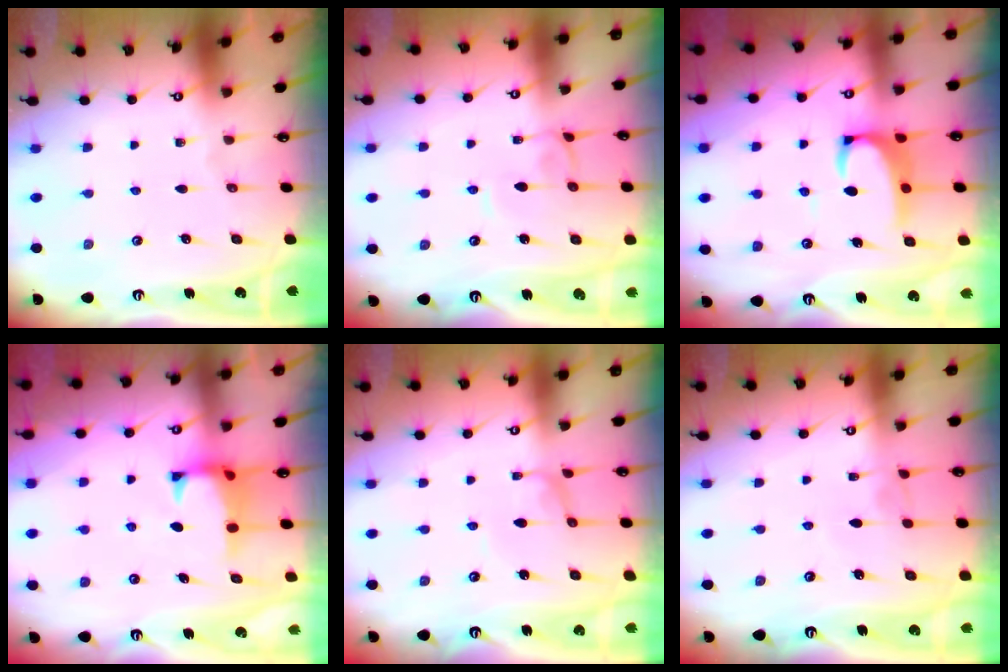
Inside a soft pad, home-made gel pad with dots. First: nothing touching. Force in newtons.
{"total": 0.8, "press": 0.7, "slide": 0.3}
{"total": 3.5, "press": 3.3, "slide": 1.0}
{"total": 0.8, "press": 0.1, "slide": 0.8}
{"total": 0.0}
{"total": 2.9, "press": 2.9, "slide": 0.3}